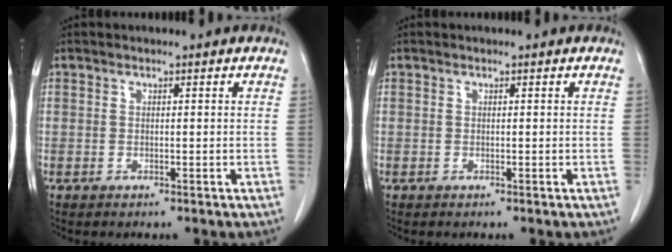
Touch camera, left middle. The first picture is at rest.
{"total": 0.0}